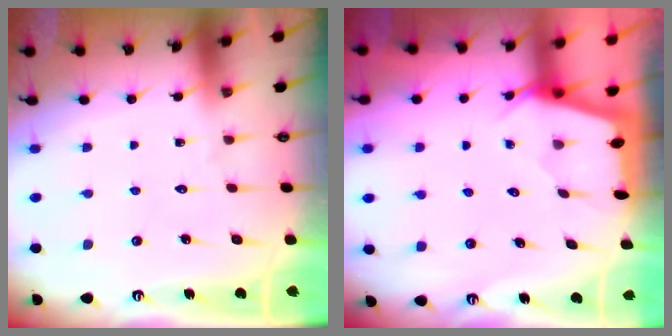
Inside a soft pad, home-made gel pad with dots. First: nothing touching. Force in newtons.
{"total": 2.3, "press": 2.3, "slide": 0.3}